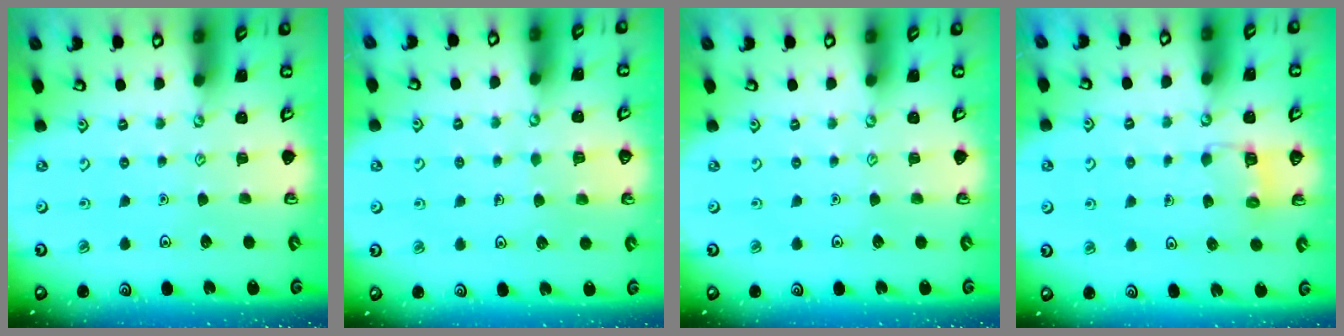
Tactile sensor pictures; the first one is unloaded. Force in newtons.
{"total": 3.5, "press": 3.5, "slide": 0.3}
{"total": 0.0}
{"total": 2.8, "press": 2.8, "slide": 0.2}